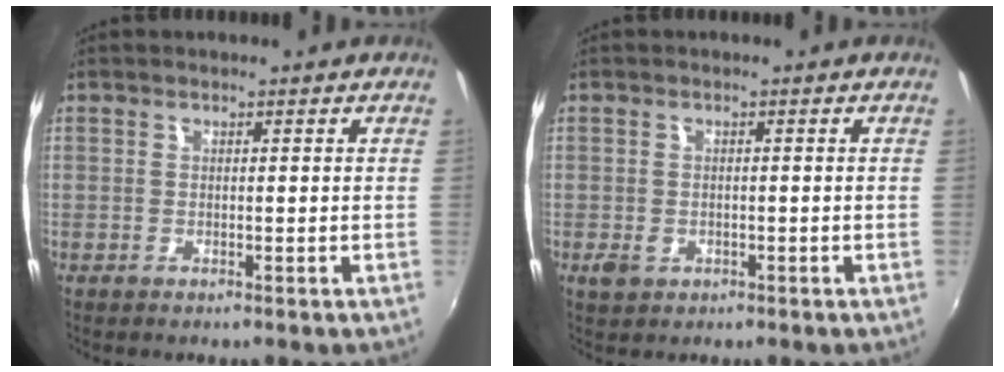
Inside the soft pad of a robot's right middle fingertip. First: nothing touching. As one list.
[{"total": 2.7, "force": [-1.1, 2.1, 1.5], "torque": [-0.026, -0.004, -0.016]}]